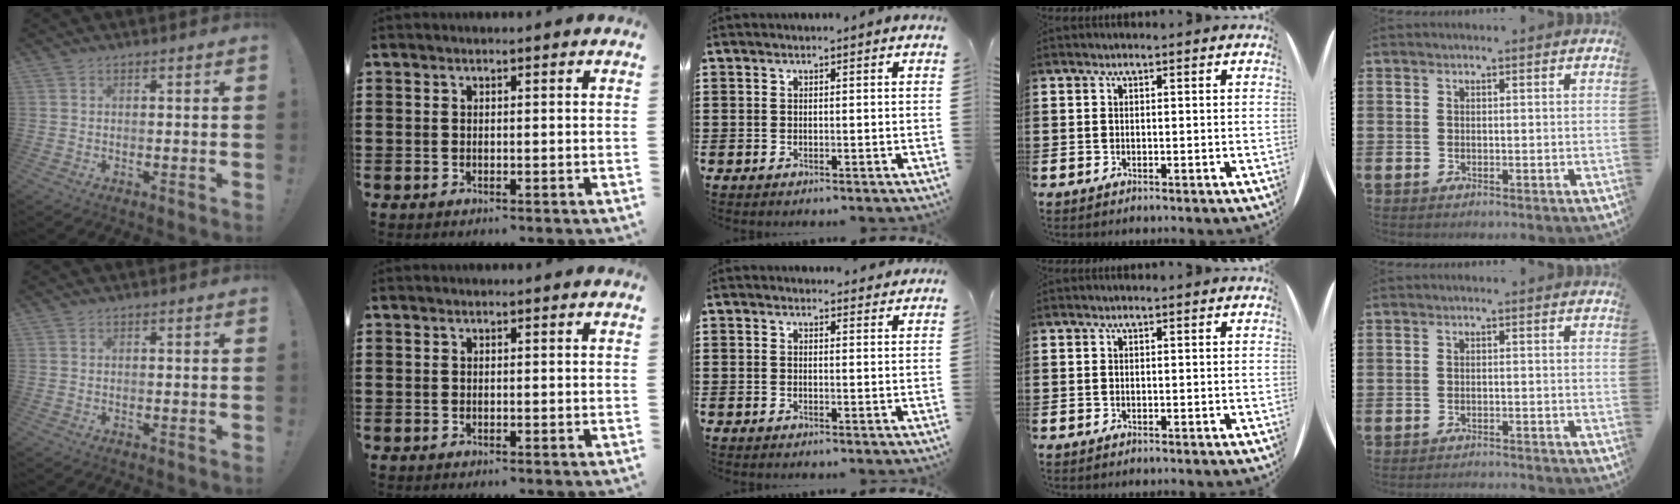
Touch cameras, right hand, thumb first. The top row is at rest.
{"middle": {"total": 1.3, "force": [1.3, 0.3, 0.0], "torque": [0.004, -0.003, 0.025]}, "little": {"total": 1.1, "force": [-1.1, -0.1, -0.1], "torque": [-0.001, 0.002, -0.023]}}